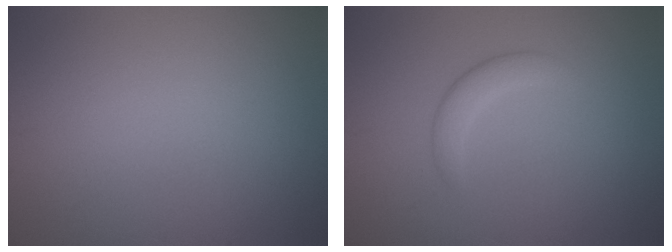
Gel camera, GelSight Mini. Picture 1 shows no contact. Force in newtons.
{"total": 2.1, "press": 2.1, "slide": 0.1}